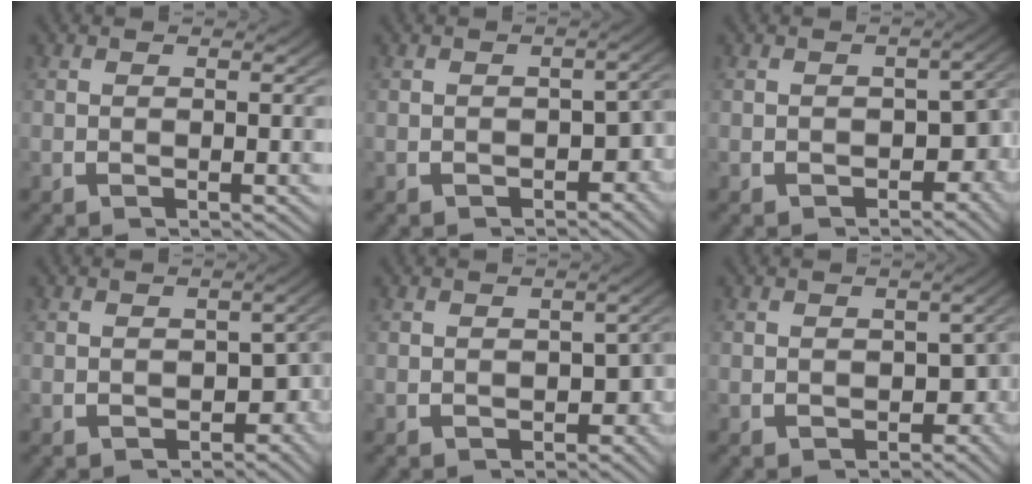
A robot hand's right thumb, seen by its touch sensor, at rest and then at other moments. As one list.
[{"total": 2.8, "force": [-1.6, 1.7, 1.6], "torque": [-0.022, -0.018, -0.014]}, {"total": 4.0, "force": [-1.5, 2.7, 2.5], "torque": [-0.030, -0.021, -0.011]}, {"total": 3.2, "force": [-1.5, 2.1, 1.9], "torque": [-0.023, -0.020, -0.014]}, {"total": 2.6, "force": [-1.4, 1.7, 1.4], "torque": [-0.018, -0.015, -0.013]}, {"total": 3.2, "force": [-1.5, 2.2, 1.7], "torque": [-0.020, -0.019, -0.013]}]